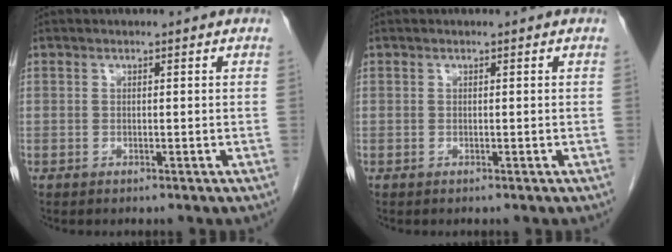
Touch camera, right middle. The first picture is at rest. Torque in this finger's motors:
{"motor_torque": [-0.08, 0.07, 0.00, 0.00]}